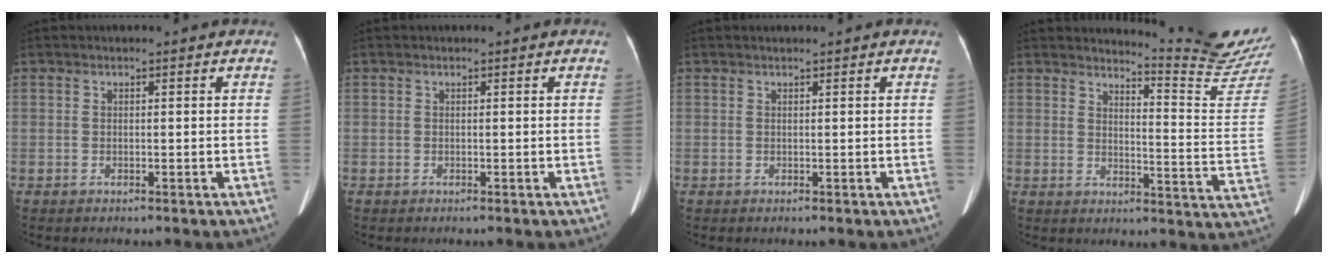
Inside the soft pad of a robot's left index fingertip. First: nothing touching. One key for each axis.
{"total": 0.0}
{"total": 0.6, "fx": 0.6, "fy": -0.1, "fz": 0.2, "tx": -0.008, "ty": 0.010, "tz": 0.012}
{"total": 13.9, "fx": 13.7, "fy": -2.2, "fz": 1.3, "tx": -0.019, "ty": -0.136, "tz": 0.154}